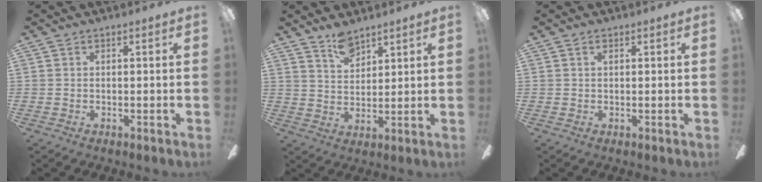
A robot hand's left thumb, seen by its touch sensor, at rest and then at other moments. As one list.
[{"total": 6.3, "force": [5.0, 3.0, 2.4], "torque": [-0.037, -0.022, 0.092]}, {"total": 0.6, "force": [0.3, 0.3, 0.5], "torque": [-0.011, 0.003, 0.005]}]